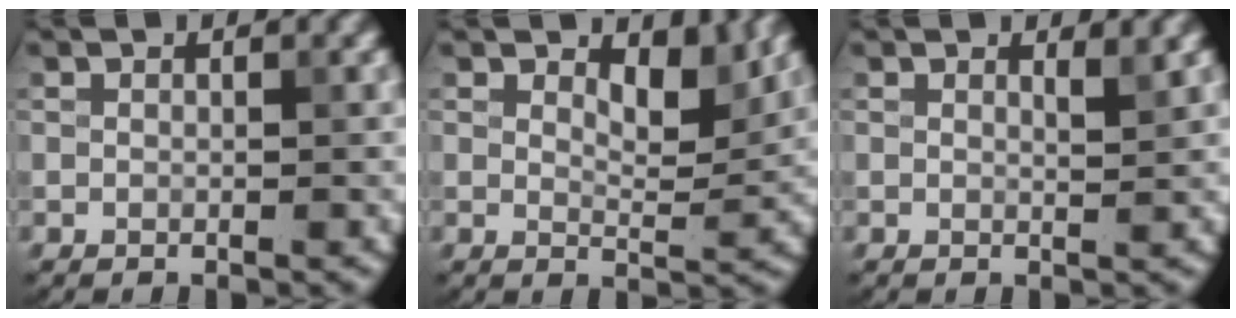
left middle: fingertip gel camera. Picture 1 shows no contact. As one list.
[{"total": 3.3, "force": [2.2, 1.3, 2.2], "torque": [-0.035, -0.007, 0.028]}, {"total": 1.1, "force": [0.9, 0.2, 0.6], "torque": [-0.006, 0.000, 0.013]}]